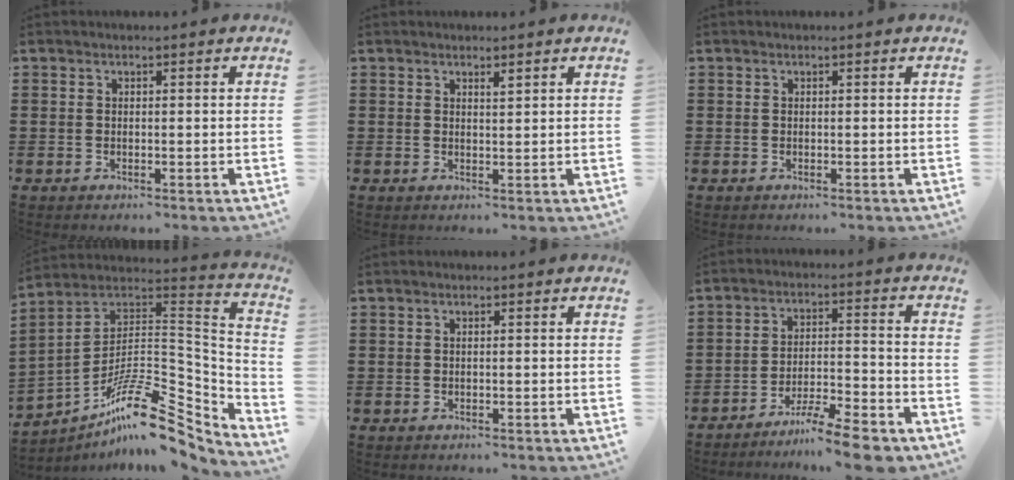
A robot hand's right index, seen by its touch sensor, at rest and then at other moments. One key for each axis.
{"total": 1.1, "fx": 0.9, "fy": 0.1, "fz": 0.6, "tx": -0.011, "ty": 0.000, "tz": 0.015}
{"total": 0.0}
{"total": 15.4, "fx": -10.4, "fy": 5.2, "fz": 10.1, "tx": -0.151, "ty": 0.018, "tz": -0.187}
{"total": 0.0}
{"total": 8.2, "fx": -7.2, "fy": 0.5, "fz": 4.0, "tx": -0.064, "ty": 0.008, "tz": -0.134}